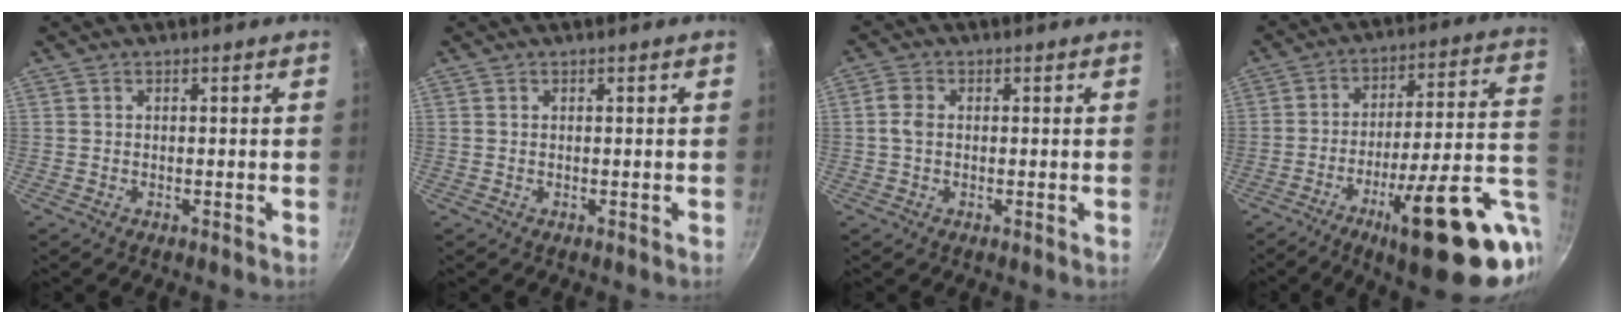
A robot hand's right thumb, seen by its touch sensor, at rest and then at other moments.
{"total": 0.0}
{"total": 3.0, "force": [0.1, 2.2, 2.1], "torque": [-0.041, 0.006, -0.002]}
{"total": 24.3, "force": [-7.6, 5.9, 22.3], "torque": [-0.286, 0.023, -0.102]}